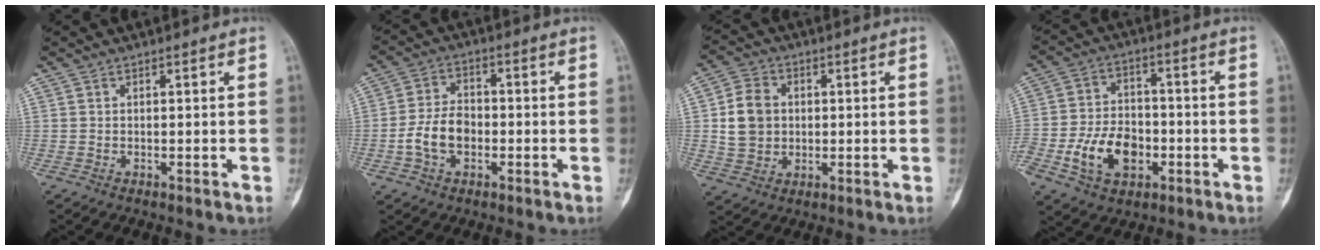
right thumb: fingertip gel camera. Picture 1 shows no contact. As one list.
[{"total": 7.7, "force": [-1.9, 5.1, 5.4], "torque": [-0.095, 0.022, -0.042]}, {"total": 8.7, "force": [0.7, 7.2, 4.8], "torque": [-0.072, 0.006, 0.015]}, {"total": 12.1, "force": [-4.0, 8.2, 7.9], "torque": [-0.128, 0.023, -0.069]}]